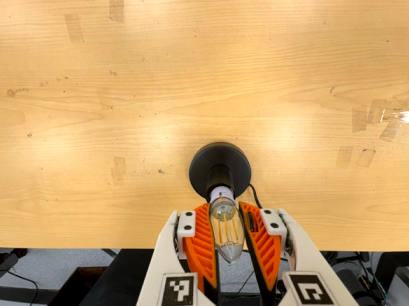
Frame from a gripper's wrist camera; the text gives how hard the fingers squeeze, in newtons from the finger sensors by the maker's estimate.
{"total": 13.0, "left": 12.3, "right": 13.7}